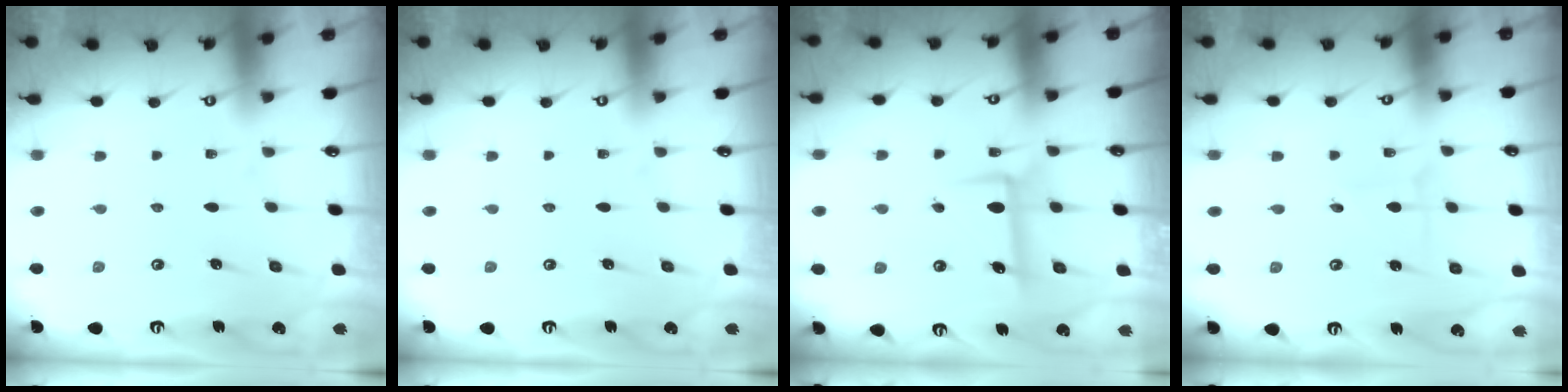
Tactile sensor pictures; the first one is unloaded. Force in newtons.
{"total": 0.0}
{"total": 7.3, "press": 7.3, "slide": 0.8}
{"total": 1.8, "press": 1.8, "slide": 0.1}